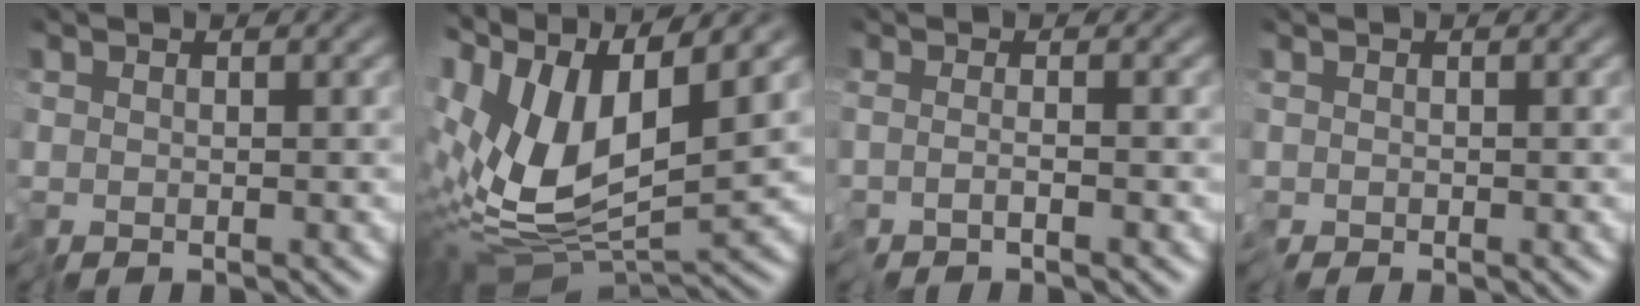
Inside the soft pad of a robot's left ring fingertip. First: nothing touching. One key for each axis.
{"total": 11.5, "fx": 2.4, "fy": 4.9, "fz": 10.1, "tx": -0.224, "ty": -0.001, "tz": 0.042}
{"total": 1.3, "fx": -1.1, "fy": -0.6, "fz": 0.4, "tx": -0.011, "ty": -0.009, "tz": -0.021}
{"total": 0.0}